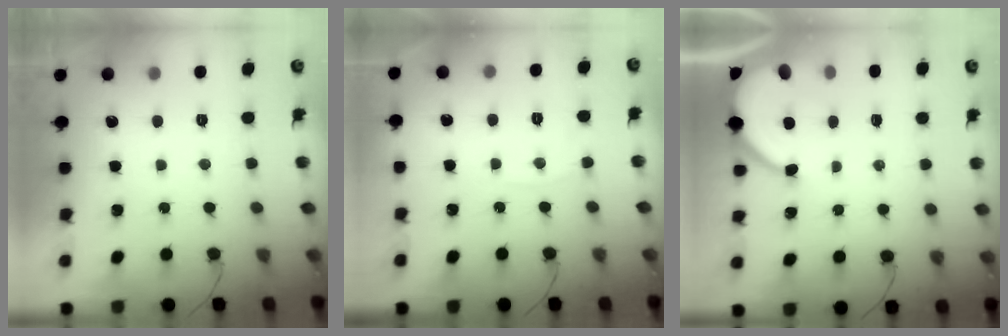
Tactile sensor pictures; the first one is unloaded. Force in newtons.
{"total": 2.9, "press": 2.8, "slide": 0.4}
{"total": 6.8, "press": 6.8, "slide": 0.9}